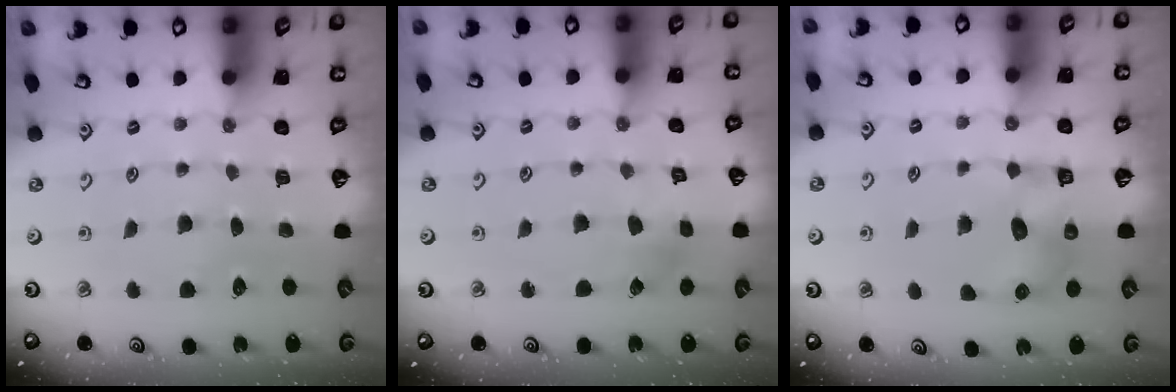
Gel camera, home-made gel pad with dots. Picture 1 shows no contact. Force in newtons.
{"total": 2.6, "press": 2.5, "slide": 0.3}
{"total": 6.3, "press": 6.3, "slide": 0.4}